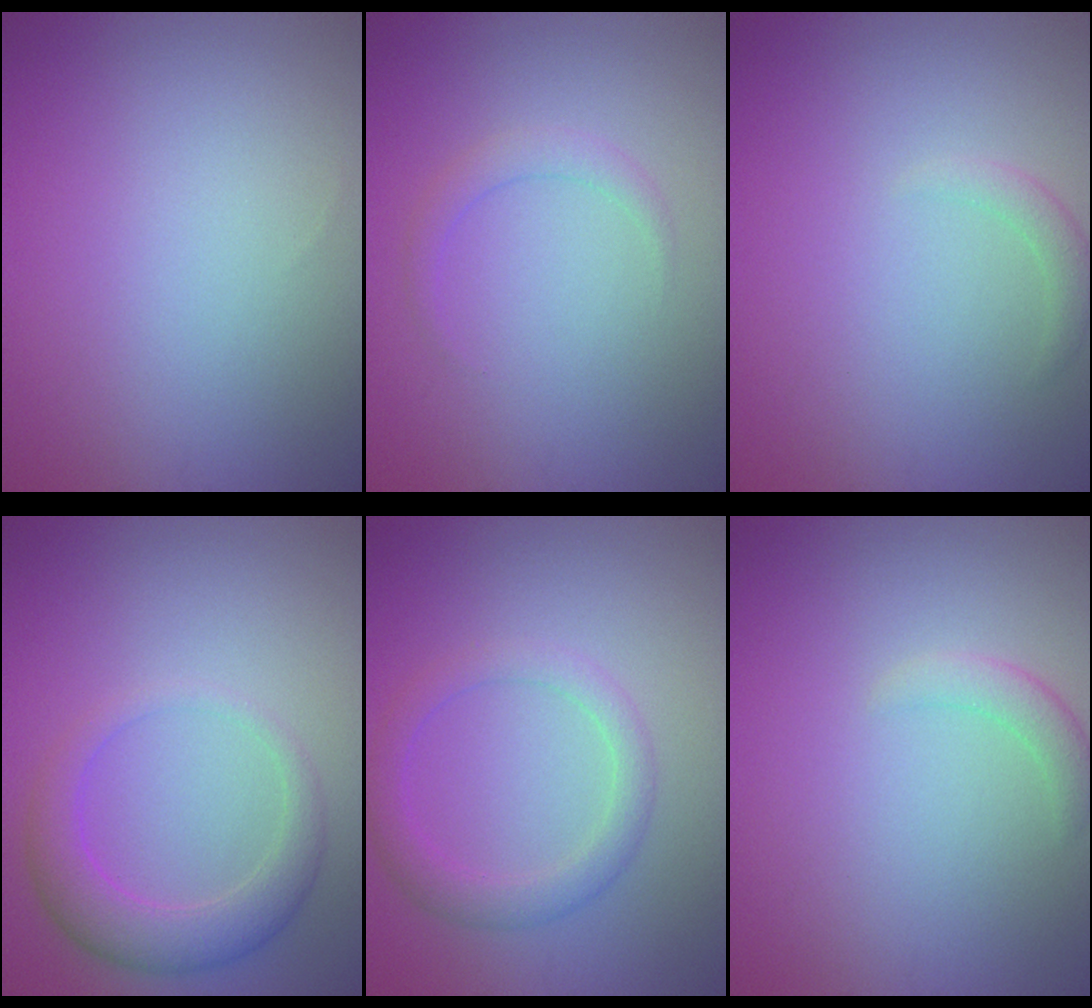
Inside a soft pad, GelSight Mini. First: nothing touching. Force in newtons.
{"total": 1.5, "press": 1.5, "slide": 0.1}
{"total": 1.2, "press": 1.2, "slide": 0.2}
{"total": 3.9, "press": 3.9, "slide": 0.2}
{"total": 2.8, "press": 2.8, "slide": 0.1}
{"total": 1.7, "press": 1.7, "slide": 0.1}